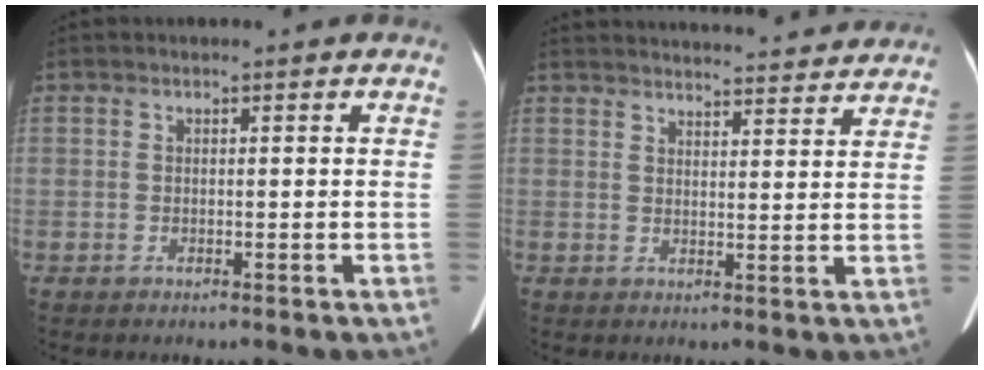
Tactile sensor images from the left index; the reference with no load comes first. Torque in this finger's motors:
{"motor_torque": [0.73, -1.41, 0.12, 0.11]}